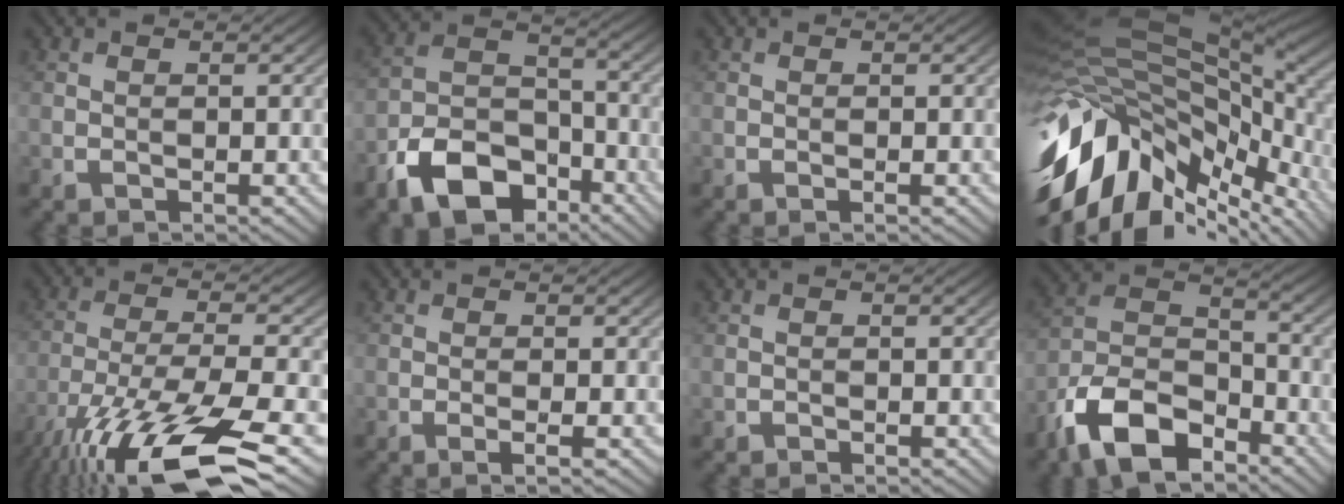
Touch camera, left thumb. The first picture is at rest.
{"total": 10.8, "force": [-6.9, 6.2, 5.6], "torque": [-0.115, -0.008, -0.137]}
{"total": 0.0}
{"total": 17.0, "force": [-4.2, 9.0, 13.7], "torque": [-0.302, -0.017, -0.062]}
{"total": 16.4, "force": [-11.0, 4.3, 11.4], "torque": [-0.246, -0.024, -0.197]}
{"total": 1.2, "force": [-0.4, 0.0, 1.2], "torque": [-0.022, 0.000, -0.010]}
{"total": 0.0}
{"total": 12.5, "force": [-8.3, 6.2, 6.9], "torque": [-0.149, -0.006, -0.178]}